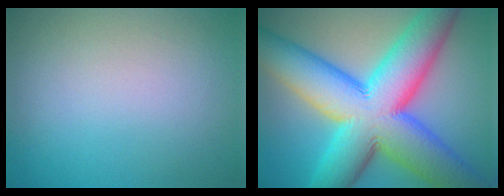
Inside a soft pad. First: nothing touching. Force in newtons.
{"total": 16.5, "press": 16.5, "slide": 0.1}